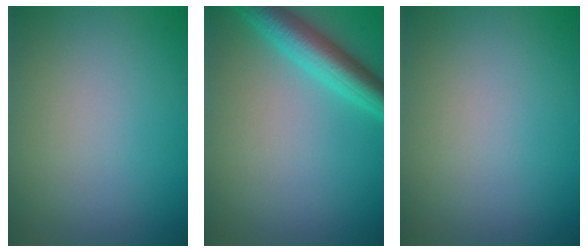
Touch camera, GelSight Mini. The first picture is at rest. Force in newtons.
{"total": 4.8, "press": 4.8, "slide": 0.1}
{"total": 0.0}